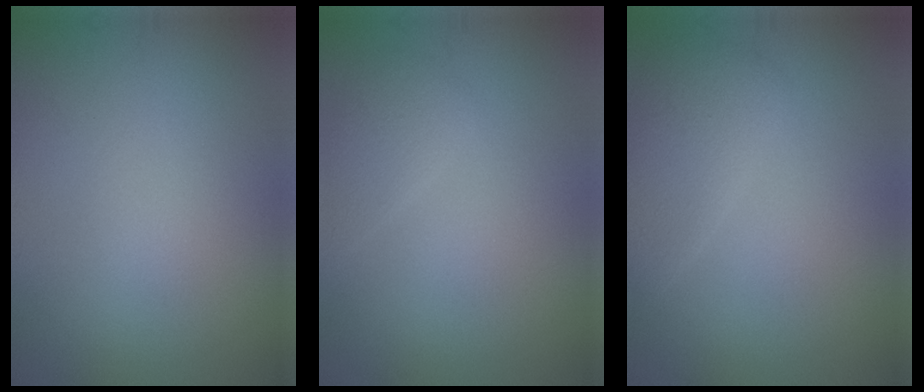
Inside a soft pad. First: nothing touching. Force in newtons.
{"total": 1.7, "press": 1.7, "slide": 0.1}
{"total": 3.3, "press": 3.3, "slide": 0.2}